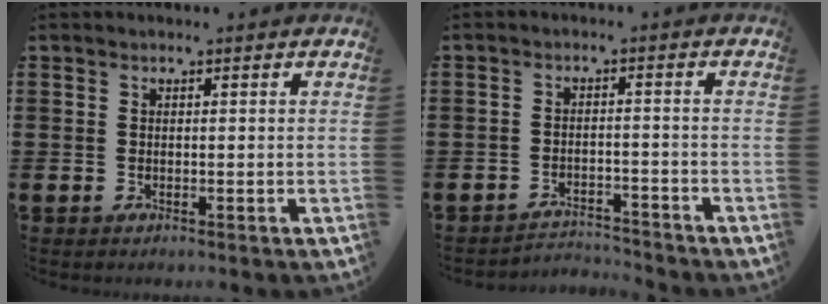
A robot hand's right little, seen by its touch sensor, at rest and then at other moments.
{"total": 2.8, "force": [-2.8, 0.1, -0.2], "torque": [-0.005, 0.001, -0.061]}